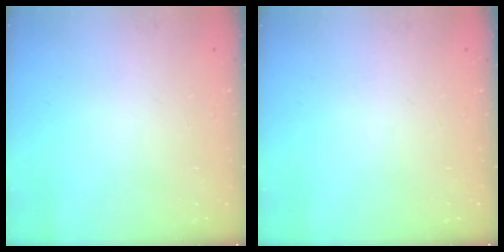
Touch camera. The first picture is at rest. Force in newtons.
{"total": 0.0}